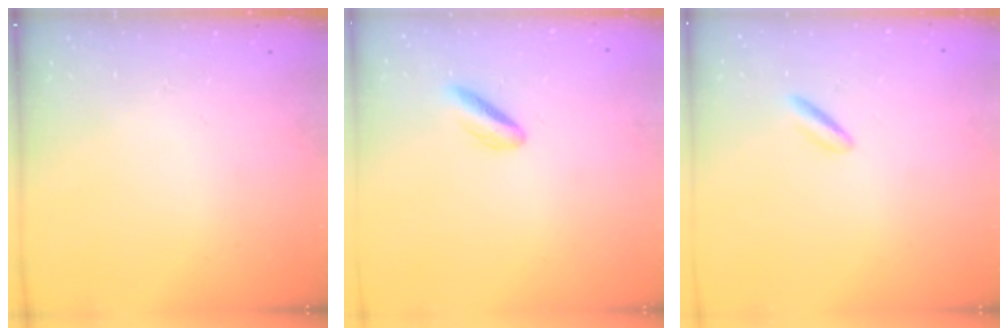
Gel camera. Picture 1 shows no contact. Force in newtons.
{"total": 2.7, "press": 2.6, "slide": 0.8}
{"total": 1.8, "press": 1.6, "slide": 0.8}